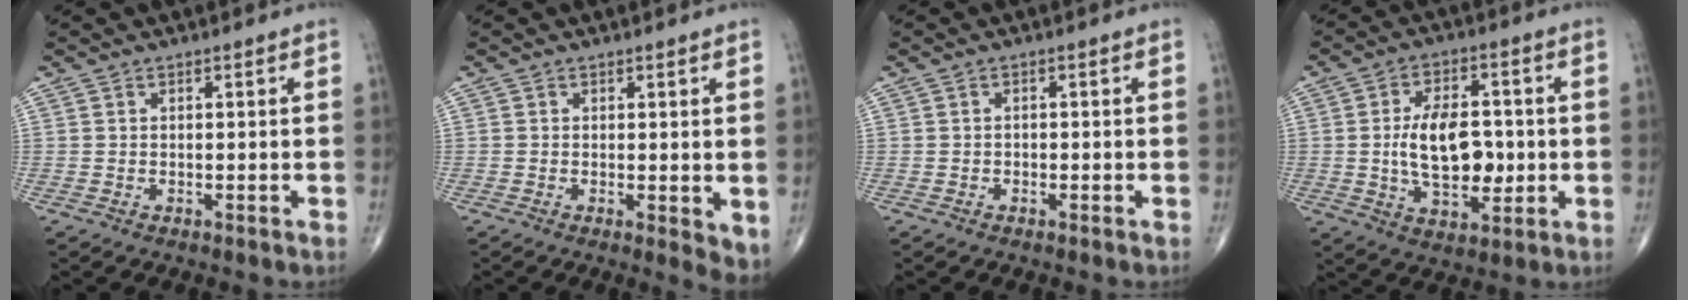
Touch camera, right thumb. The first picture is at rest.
{"total": 4.2, "force": [-0.1, 1.5, 3.9], "torque": [-0.049, -0.013, -0.003]}
{"total": 0.6, "force": [-0.3, 0.5, 0.2], "torque": [0.004, 0.003, -0.009]}
{"total": 13.3, "force": [-0.4, 7.6, 10.9], "torque": [-0.156, 0.004, -0.002]}